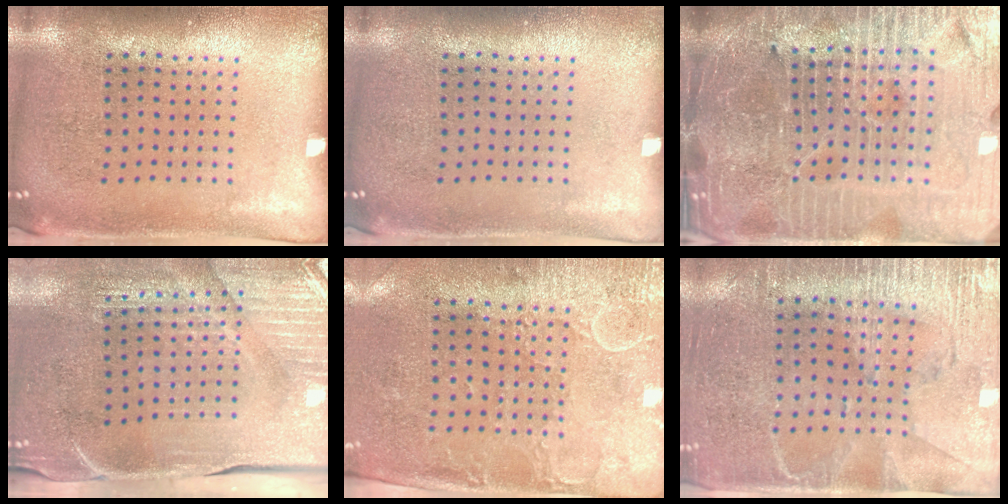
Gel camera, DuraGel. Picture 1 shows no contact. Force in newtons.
{"total": 0.0}
{"total": 6.5, "press": 5.8, "slide": 3.0}
{"total": 4.4, "press": 4.0, "slide": 1.9}
{"total": 2.9, "press": 2.4, "slide": 1.7}
{"total": 3.4, "press": 2.9, "slide": 1.6}